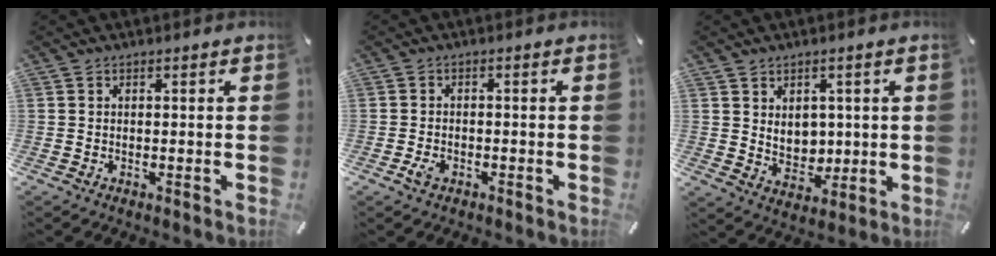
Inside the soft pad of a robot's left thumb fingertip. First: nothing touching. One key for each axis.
{"total": 2.3, "fx": -1.3, "fy": 1.4, "fz": 1.3, "tx": -0.031, "ty": 0.002, "tz": -0.024}
{"total": 6.1, "fx": 2.0, "fy": 5.3, "fz": 2.3, "tx": -0.027, "ty": -0.017, "tz": 0.036}